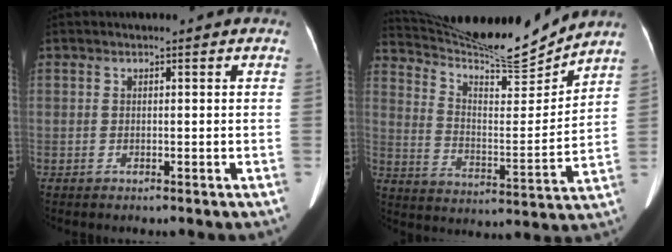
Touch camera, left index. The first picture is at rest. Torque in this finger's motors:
{"motor_torque": [0.56, -1.03, 0.01, 0.04]}